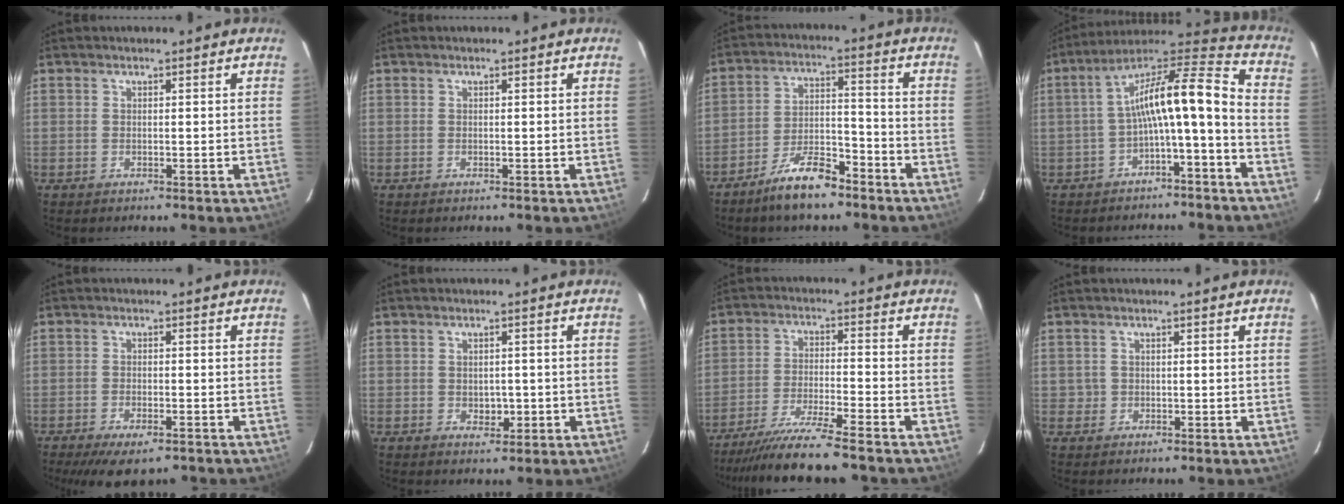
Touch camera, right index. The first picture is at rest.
{"total": 0.0}
{"total": 9.3, "force": [-7.1, 2.5, 5.6], "torque": [-0.105, 0.000, -0.131]}
{"total": 12.9, "force": [-2.8, 1.7, 12.5], "torque": [-0.200, 0.048, -0.044]}
{"total": 7.3, "force": [-5.4, 2.5, 4.2], "torque": [-0.062, -0.008, -0.083]}
{"total": 2.5, "force": [-0.6, 1.7, 1.7], "torque": [-0.021, 0.003, -0.002]}
{"total": 11.6, "force": [-9.9, -0.6, 6.0], "torque": [-0.096, -0.028, -0.166]}
{"total": 1.1, "force": [-0.1, 1.0, 0.1], "torque": [0.001, 0.004, -0.001]}